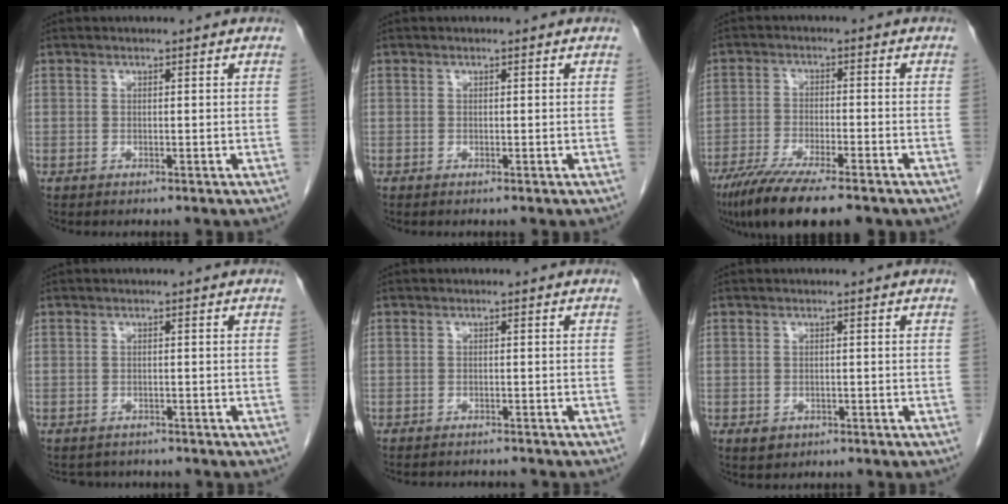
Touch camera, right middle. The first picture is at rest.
{"total": 0.0}
{"total": 12.6, "force": [-9.4, 2.1, 8.1], "torque": [-0.134, -0.029, -0.151]}
{"total": 2.7, "force": [-2.4, 1.2, -0.2], "torque": [0.002, 0.000, -0.034]}
{"total": 5.1, "force": [-4.9, 0.6, 1.3], "torque": [-0.011, -0.007, -0.069]}
{"total": 1.6, "force": [-0.8, 1.3, 0.6], "torque": [-0.009, 0.002, -0.004]}